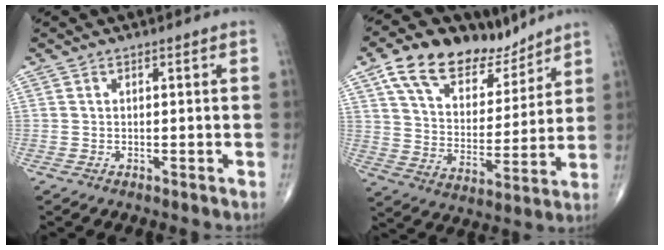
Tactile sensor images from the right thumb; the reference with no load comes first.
{"total": 17.6, "force": [12.1, 9.4, 8.6], "torque": [-0.103, -0.043, 0.212]}